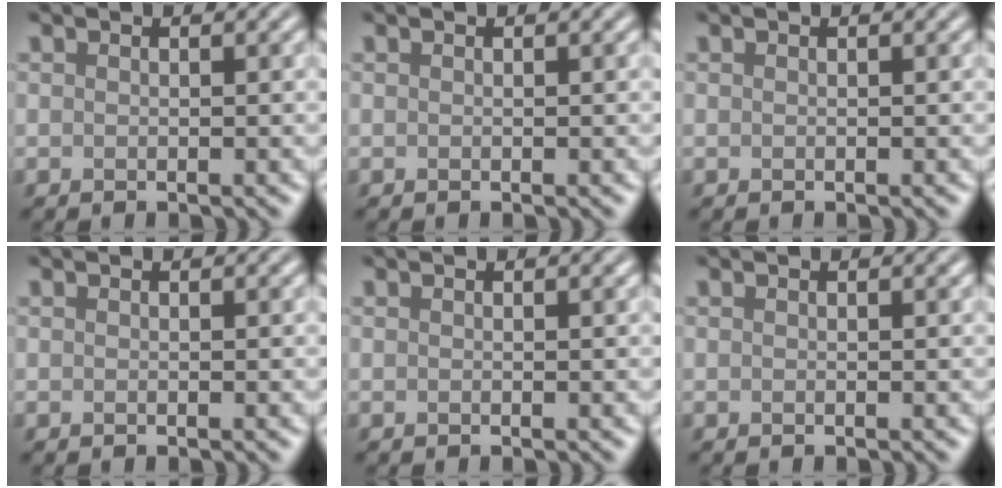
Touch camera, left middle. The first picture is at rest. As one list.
[{"total": 0.0}, {"total": 0.0}, {"total": 0.0}, {"total": 0.0}, {"total": 0.0}]